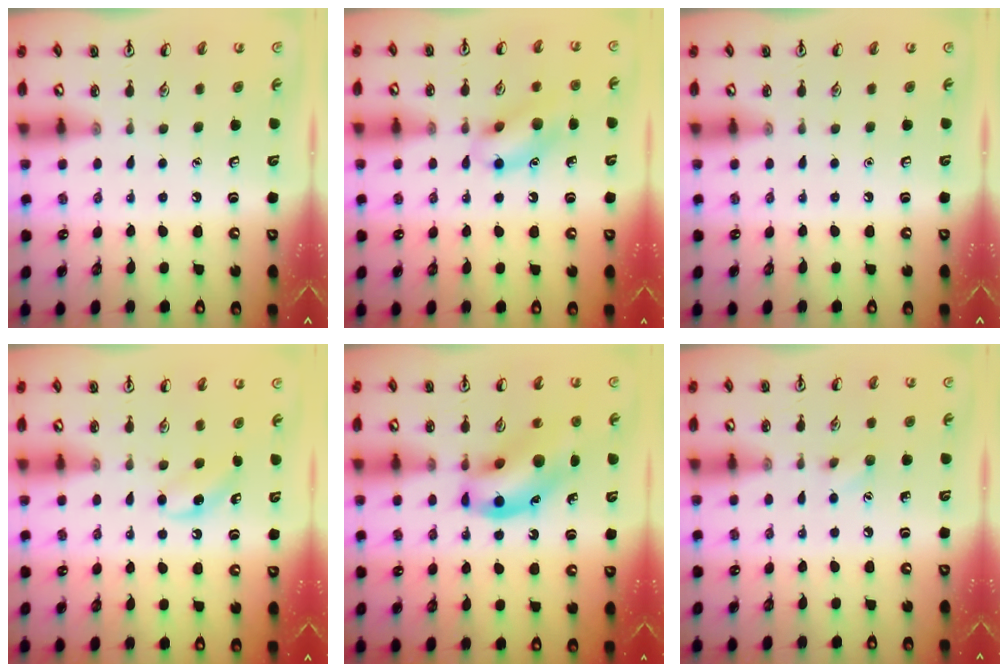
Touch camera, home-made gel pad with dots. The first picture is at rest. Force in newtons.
{"total": 12.1, "press": 12.0, "slide": 0.8}
{"total": 0.0}
{"total": 4.1, "press": 3.7, "slide": 1.7}
{"total": 15.1, "press": 14.7, "slide": 3.4}
{"total": 4.2, "press": 4.0, "slide": 1.2}